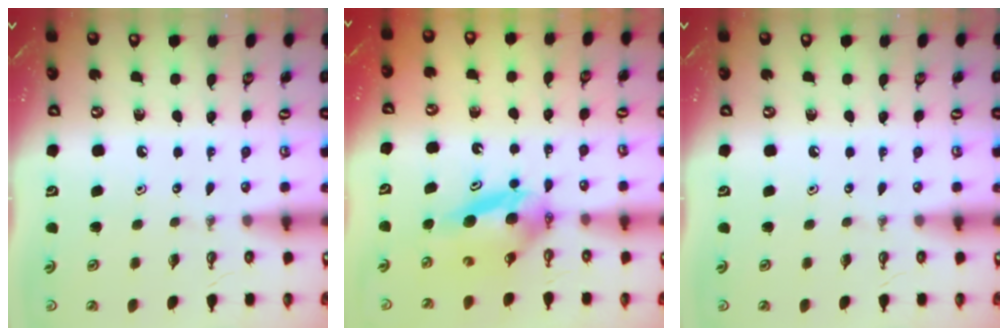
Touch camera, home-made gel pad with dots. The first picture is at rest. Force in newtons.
{"total": 7.8, "press": 5.4, "slide": 5.7}
{"total": 0.0}